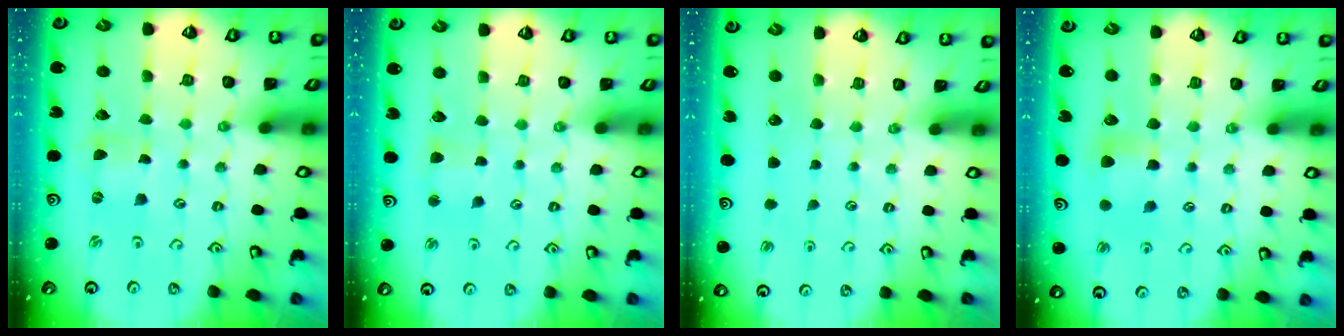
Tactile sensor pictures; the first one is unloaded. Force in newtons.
{"total": 2.6, "press": 2.6, "slide": 0.4}
{"total": 0.0}
{"total": 5.5, "press": 5.5, "slide": 0.5}